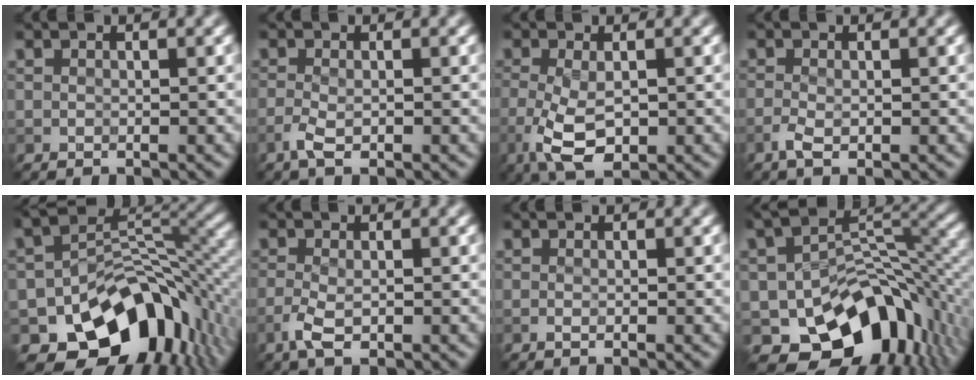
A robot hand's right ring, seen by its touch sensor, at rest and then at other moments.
{"total": 1.8, "force": [-1.2, 0.3, 1.2], "torque": [-0.026, -0.002, -0.025]}
{"total": 4.1, "force": [-1.2, 1.6, 3.6], "torque": [-0.078, -0.010, -0.019]}
{"total": 1.5, "force": [-1.0, 0.3, 1.1], "torque": [-0.024, -0.003, -0.018]}
{"total": 11.9, "force": [-6.7, 7.6, 6.3], "torque": [-0.075, -0.005, -0.113]}
{"total": 2.3, "force": [-1.5, 0.6, 1.7], "torque": [-0.039, -0.006, -0.027]}
{"total": 0.7, "force": [-0.4, 0.0, 0.5], "torque": [-0.004, -0.001, -0.008]}
{"total": 11.8, "force": [-5.6, 7.7, 7.0], "torque": [-0.092, -0.008, -0.090]}